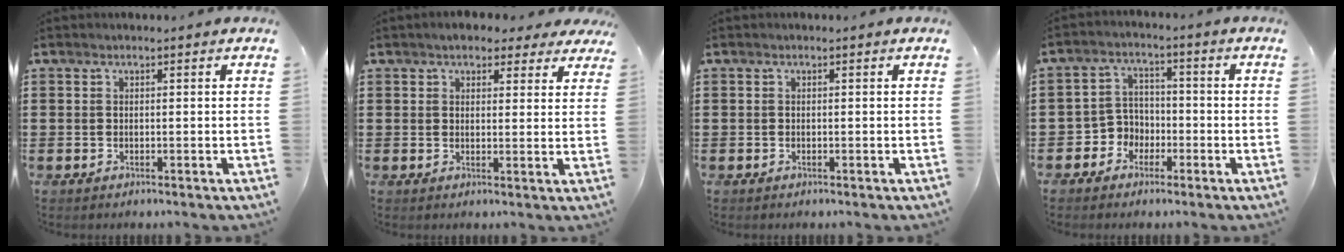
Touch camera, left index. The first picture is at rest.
{"total": 3.8, "force": [3.2, 1.6, 1.2], "torque": [-0.028, 0.001, 0.057]}
{"total": 0.0}
{"total": 4.4, "force": [-2.4, 3.6, 0.7], "torque": [-0.032, 0.004, -0.054]}